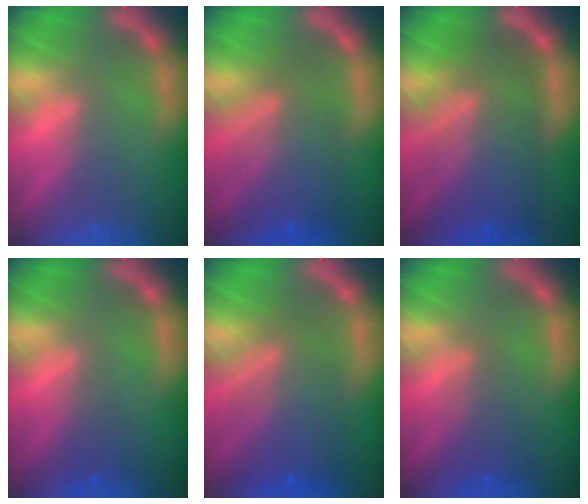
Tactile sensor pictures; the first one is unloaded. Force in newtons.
{"total": 7.1}
{"total": 9.5}
{"total": 1.5}
{"total": 7.5}
{"total": 2.9}